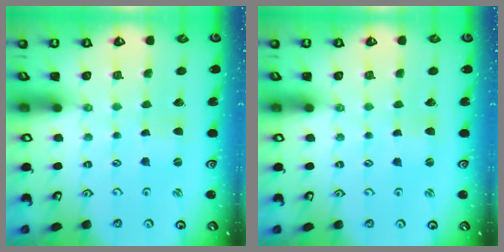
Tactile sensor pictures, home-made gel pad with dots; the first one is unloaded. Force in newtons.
{"total": 1.5, "press": 1.4, "slide": 0.2}